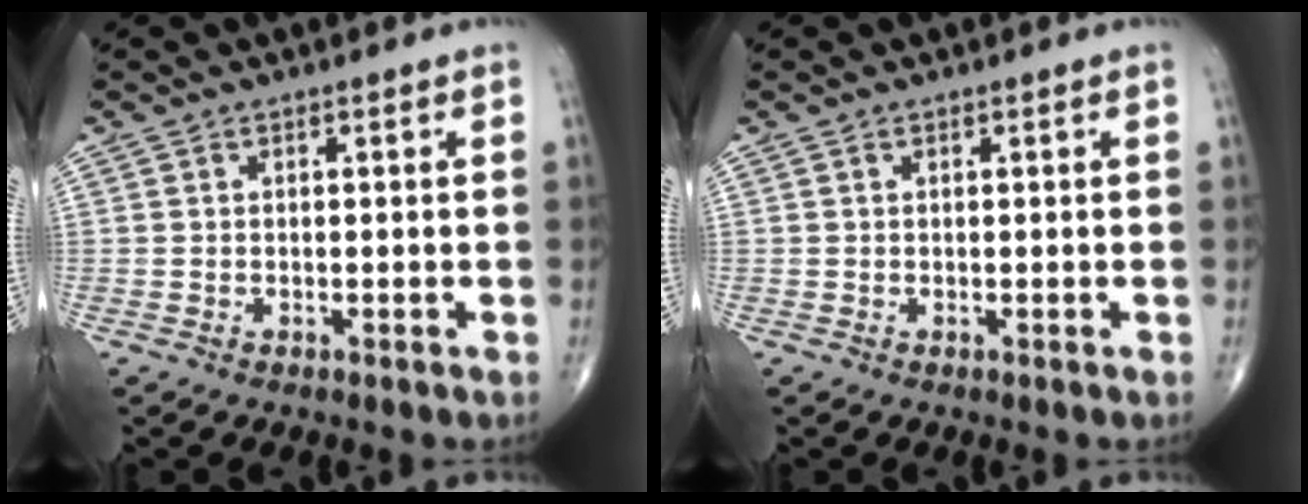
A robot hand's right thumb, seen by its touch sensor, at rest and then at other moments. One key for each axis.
{"total": 0.0}